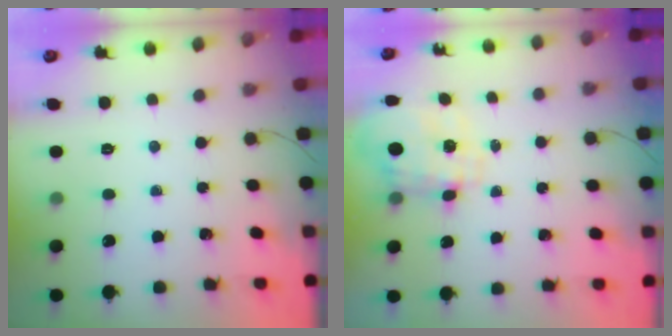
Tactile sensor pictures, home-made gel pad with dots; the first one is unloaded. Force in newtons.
{"total": 3.4, "press": 3.2, "slide": 1.1}